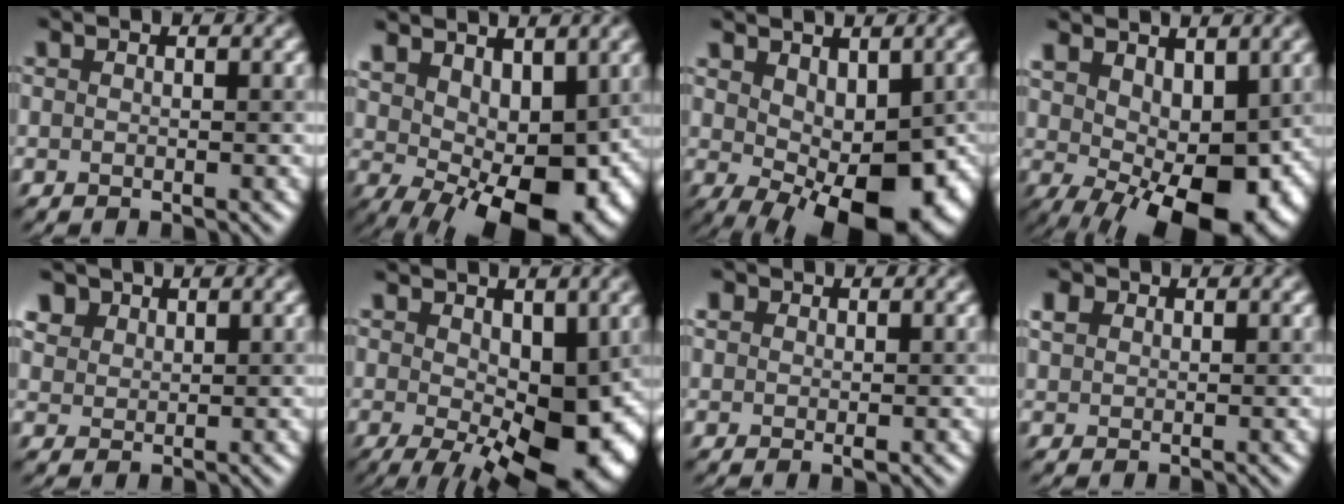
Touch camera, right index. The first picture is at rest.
{"total": 12.4, "force": [1.1, 7.0, 10.1], "torque": [-0.148, -0.014, 0.054]}
{"total": 10.6, "force": [-1.7, 5.9, 8.7], "torque": [-0.128, -0.016, 0.003]}
{"total": 12.5, "force": [-0.2, 7.1, 10.3], "torque": [-0.159, -0.019, 0.030]}
{"total": 2.4, "force": [2.0, 1.4, 0.2], "torque": [-0.017, 0.002, 0.053]}
{"total": 12.0, "force": [-1.9, 5.7, 10.3], "torque": [-0.150, -0.012, -0.007]}
{"total": 0.8, "force": [0.4, 0.6, 0.4], "torque": [-0.004, 0.007, 0.013]}
{"total": 1.4, "force": [1.0, 0.9, 0.2], "torque": [-0.007, 0.013, 0.024]}